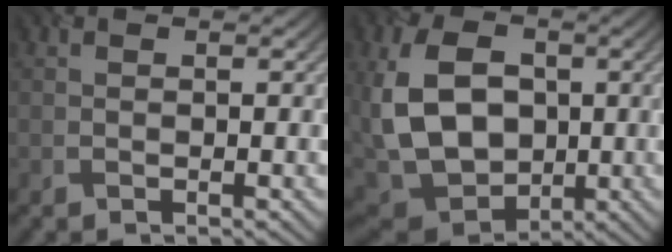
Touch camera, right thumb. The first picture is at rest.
{"total": 14.5, "force": [0.8, 10.4, 10.2], "torque": [-0.249, -0.006, 0.010]}